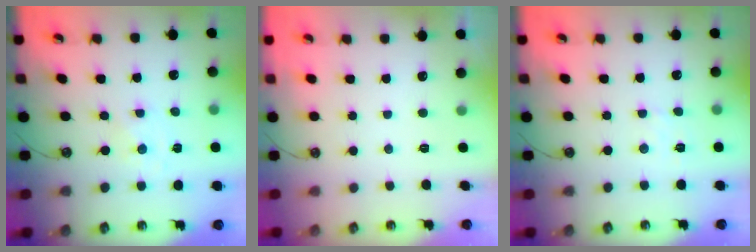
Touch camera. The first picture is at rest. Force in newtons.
{"total": 0.0}
{"total": 1.6, "press": 1.5, "slide": 0.4}